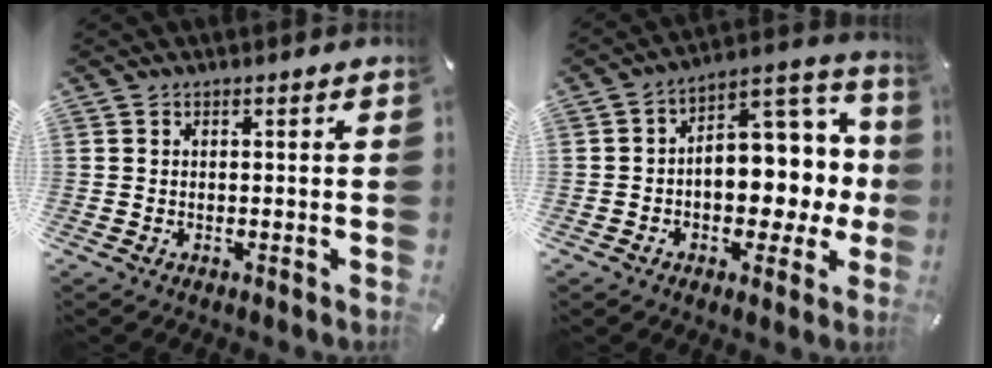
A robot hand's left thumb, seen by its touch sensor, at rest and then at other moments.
{"total": 12.9, "force": [1.0, 9.3, 8.9], "torque": [-0.097, -0.023, 0.024]}